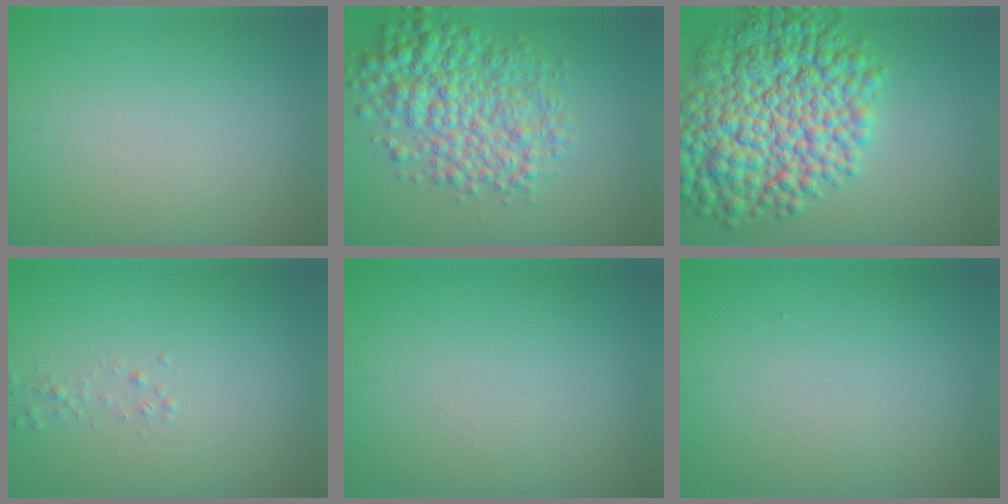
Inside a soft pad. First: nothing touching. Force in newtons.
{"total": 7.5, "press": 7.5, "slide": 0.1}
{"total": 12.1, "press": 12.1, "slide": 0.2}
{"total": 0.7, "press": 0.6, "slide": 0.1}
{"total": 0.0}
{"total": 0.0}